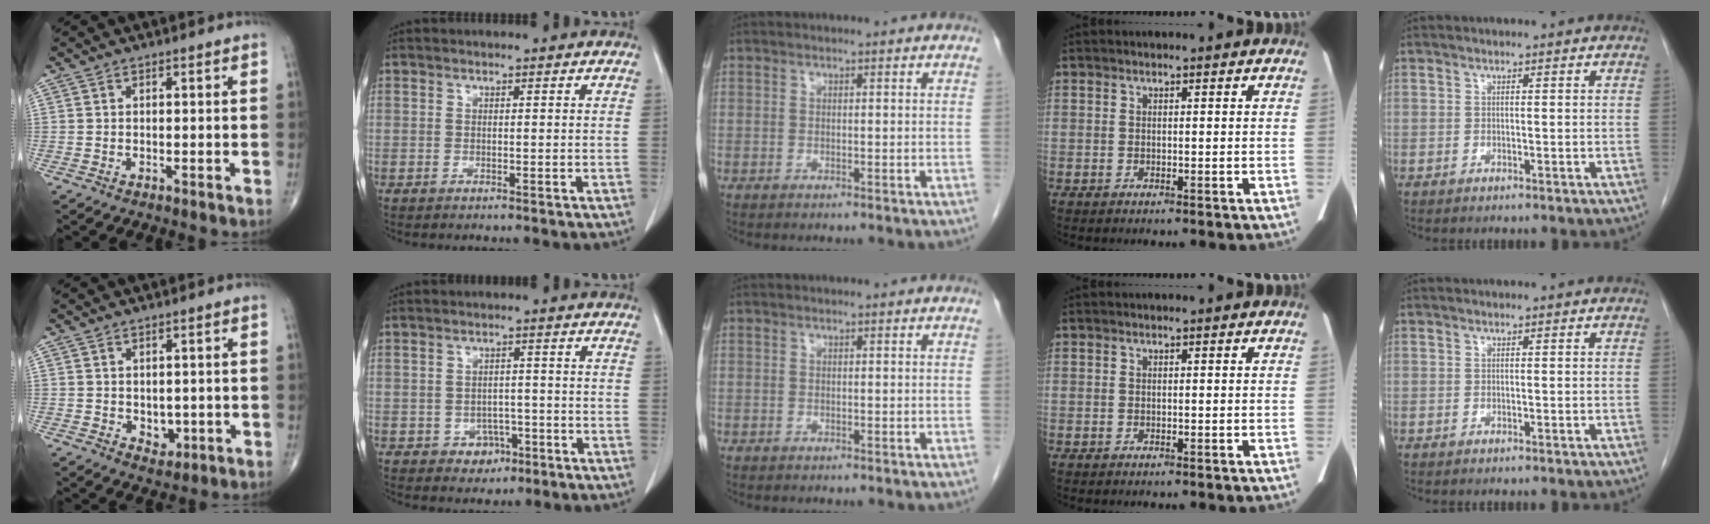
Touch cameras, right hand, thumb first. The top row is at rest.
{"thumb": {"total": 3.5, "force": [-0.3, 2.6, 2.3], "torque": [-0.015, -0.005, 0.007]}, "index": {"total": 3.3, "force": [-1.5, 2.8, 1.0], "torque": [-0.005, 0.010, -0.010]}}